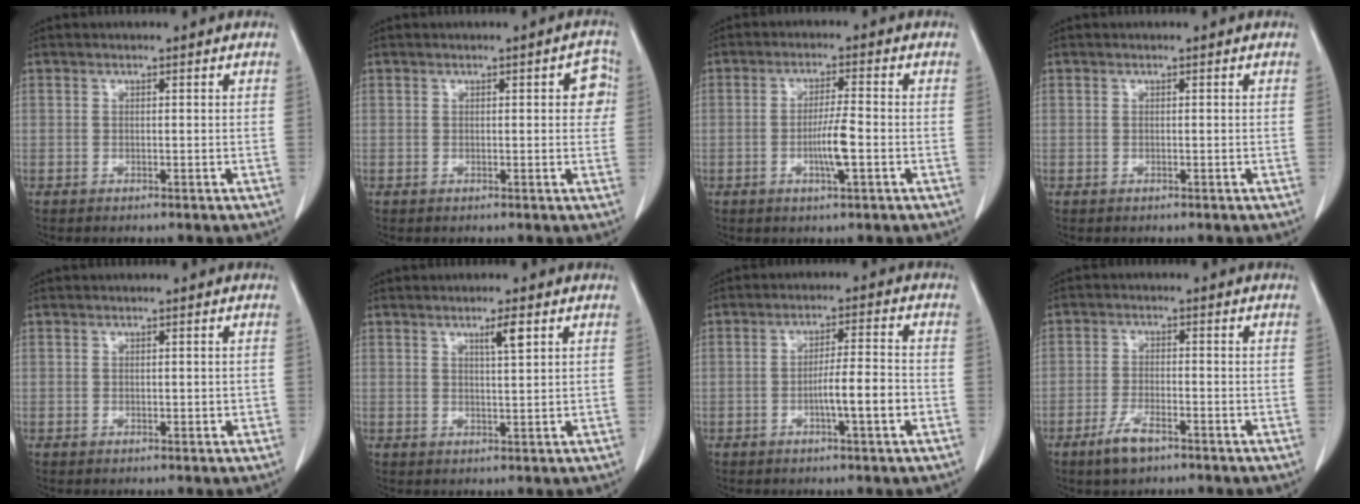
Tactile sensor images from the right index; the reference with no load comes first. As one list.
[{"total": 2.7, "force": [0.7, 1.2, 2.3], "torque": [-0.015, 0.004, 0.003]}, {"total": 5.0, "force": [-1.4, 0.1, 4.8], "torque": [-0.090, -0.006, -0.025]}, {"total": 0.0}, {"total": 0.9, "force": [0.0, 0.6, 0.7], "torque": [-0.010, 0.003, 0.003]}, {"total": 2.8, "force": [1.5, 0.0, 2.4], "torque": [-0.044, -0.002, 0.026]}, {"total": 6.0, "force": [-1.9, 0.2, 5.6], "torque": [-0.094, 0.005, -0.030]}, {"total": 4.5, "force": [-3.0, 1.3, 3.1], "torque": [-0.065, -0.003, -0.054]}]